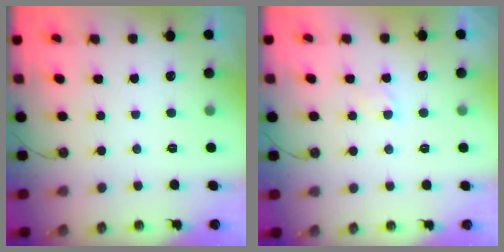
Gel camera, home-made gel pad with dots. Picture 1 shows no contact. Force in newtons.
{"total": 2.7, "press": 2.7, "slide": 0.4}